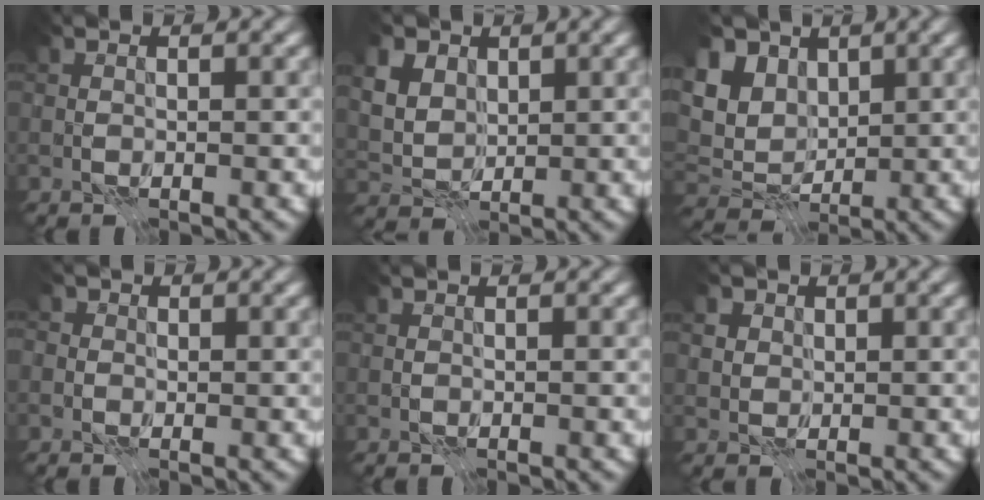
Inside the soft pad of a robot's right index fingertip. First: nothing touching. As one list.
[{"total": 6.8, "force": [3.4, 4.7, 3.4], "torque": [-0.076, 0.019, 0.046]}, {"total": 6.1, "force": [2.8, 4.2, 3.4], "torque": [-0.087, 0.016, 0.036]}, {"total": 1.7, "force": [0.4, 1.6, 0.6], "torque": [0.004, 0.013, -0.015]}, {"total": 0.0}, {"total": 2.2, "force": [1.3, 1.6, 0.8], "torque": [-0.019, 0.003, 0.023]}]